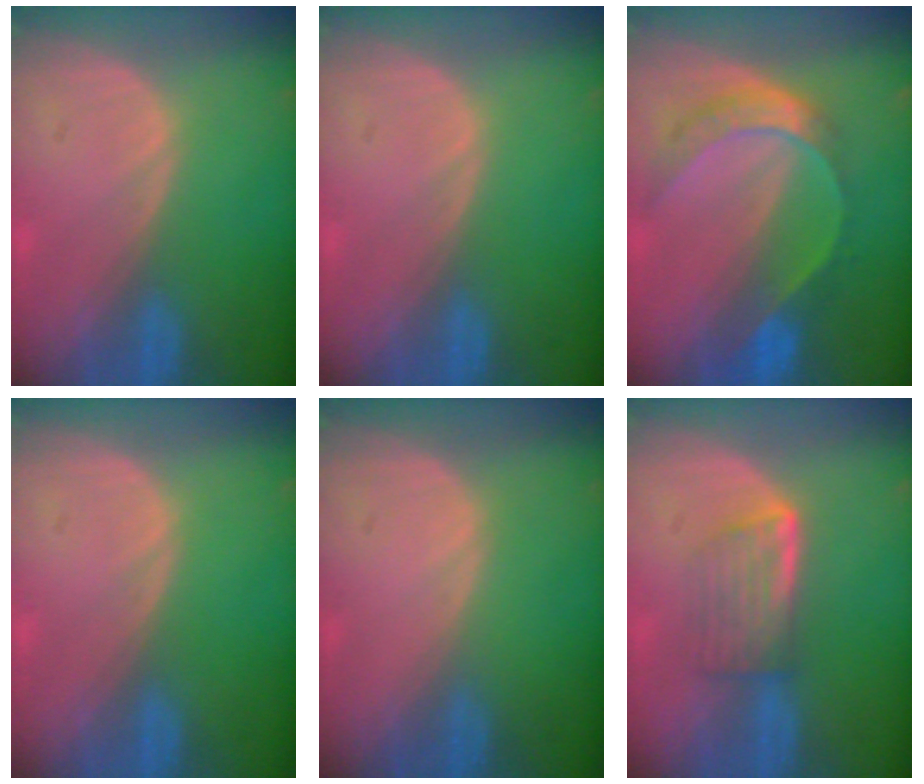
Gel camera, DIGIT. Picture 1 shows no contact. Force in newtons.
{"total": 0.0}
{"total": 7.9, "press": 6.5, "slide": 4.4}
{"total": 0.0}
{"total": 0.0}
{"total": 5.8, "press": 5.0, "slide": 2.9}